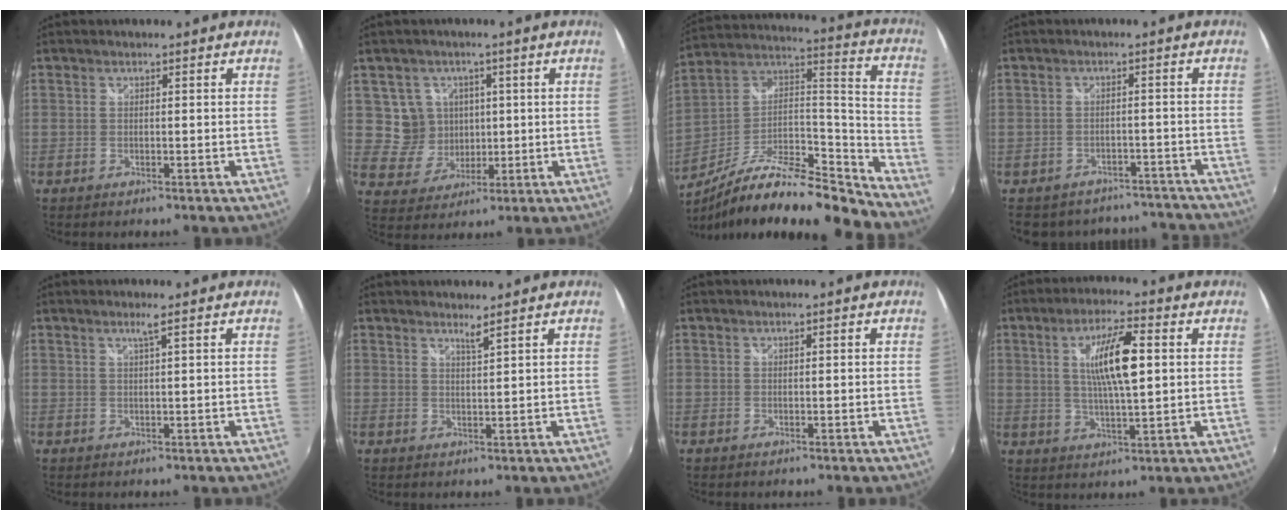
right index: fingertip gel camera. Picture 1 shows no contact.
{"total": 7.8, "force": [1.7, 7.4, 1.3], "torque": [-0.036, 0.012, 0.044]}
{"total": 20.5, "force": [-16.0, 3.9, 12.3], "torque": [-0.204, 0.002, -0.288]}
{"total": 14.3, "force": [-12.2, 6.7, 3.1], "torque": [-0.069, 0.040, -0.140]}
{"total": 1.5, "force": [0.8, -0.5, 1.2], "torque": [-0.019, -0.003, 0.015]}
{"total": 1.7, "force": [1.4, -0.4, 0.8], "torque": [-0.016, -0.005, 0.022]}
{"total": 0.0}
{"total": 10.4, "force": [2.2, 2.1, 9.9], "torque": [-0.182, 0.003, 0.040]}